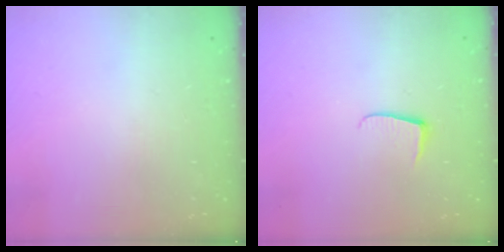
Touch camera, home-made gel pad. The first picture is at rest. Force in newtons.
{"total": 5.4, "press": 5.3, "slide": 0.5}